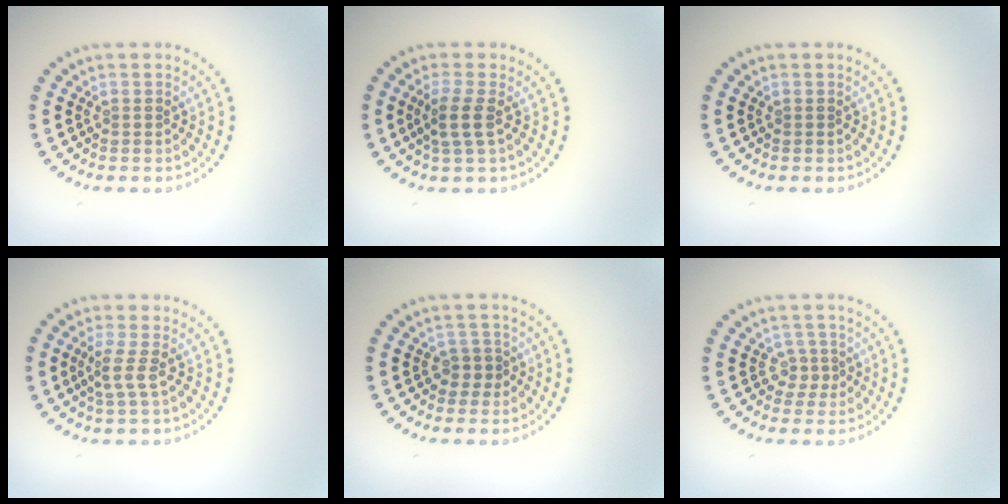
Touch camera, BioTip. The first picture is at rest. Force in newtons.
{"total": 2.3, "press": 1.8, "slide": 1.3}
{"total": 0.0}
{"total": 1.8, "press": 1.4, "slide": 1.2}
{"total": 1.7, "press": 1.4, "slide": 0.9}
{"total": 1.7, "press": 1.2, "slide": 1.3}